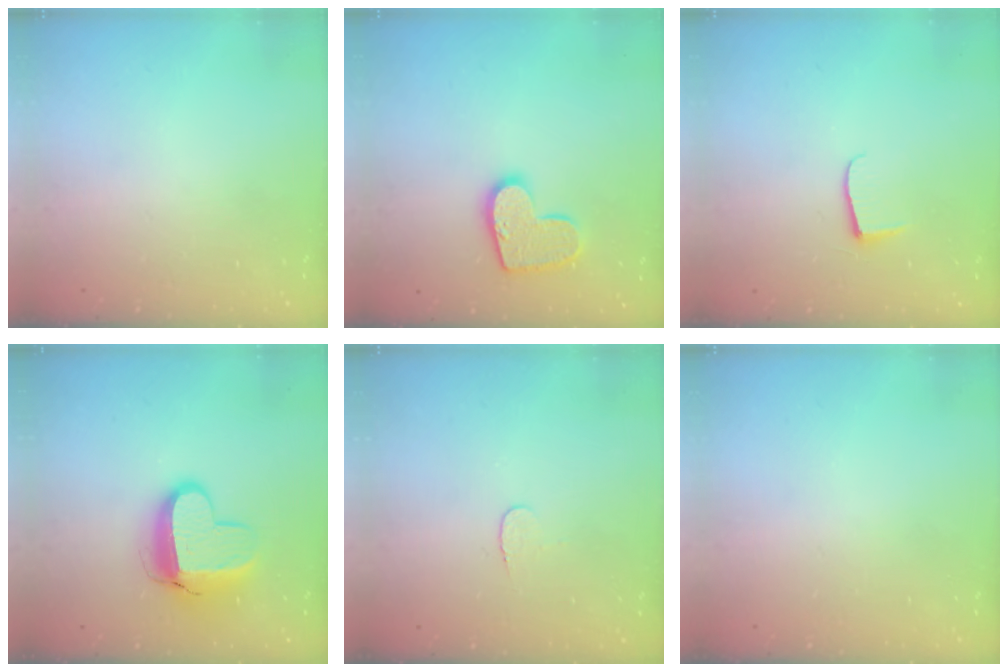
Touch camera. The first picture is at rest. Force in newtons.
{"total": 12.9, "press": 12.9, "slide": 0.8}
{"total": 5.1, "press": 5.0, "slide": 0.6}
{"total": 11.8, "press": 11.8, "slide": 1.2}
{"total": 3.7, "press": 3.7, "slide": 0.3}
{"total": 0.6, "press": 0.6, "slide": 0.2}